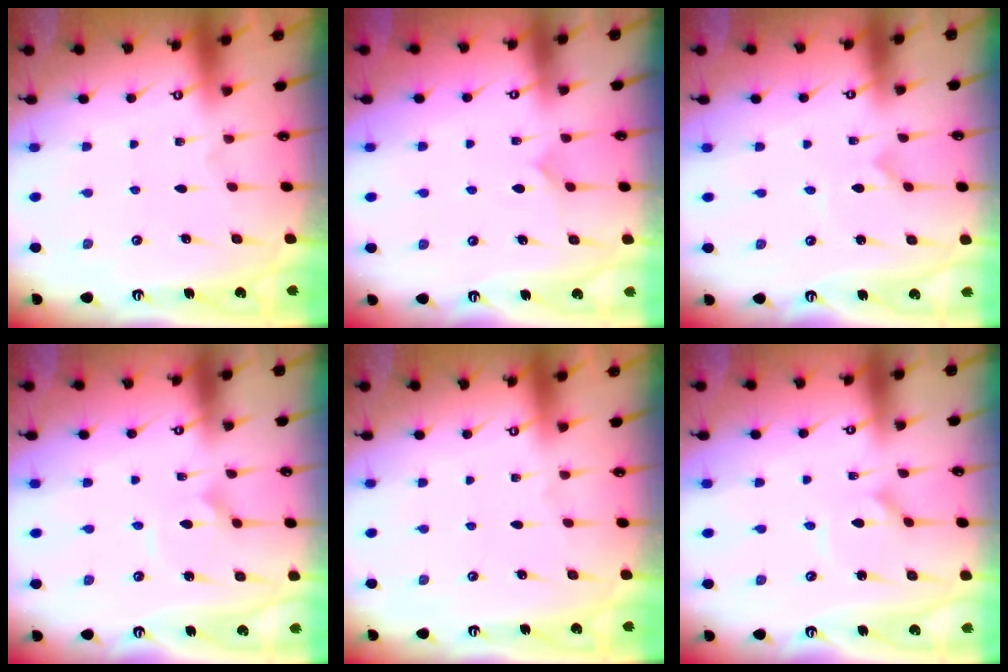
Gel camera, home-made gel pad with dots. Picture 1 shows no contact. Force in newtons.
{"total": 5.2, "press": 5.2, "slide": 0.5}
{"total": 0.0}
{"total": 2.7, "press": 2.7, "slide": 0.1}
{"total": 0.0}
{"total": 1.2, "press": 1.2, "slide": 0.2}